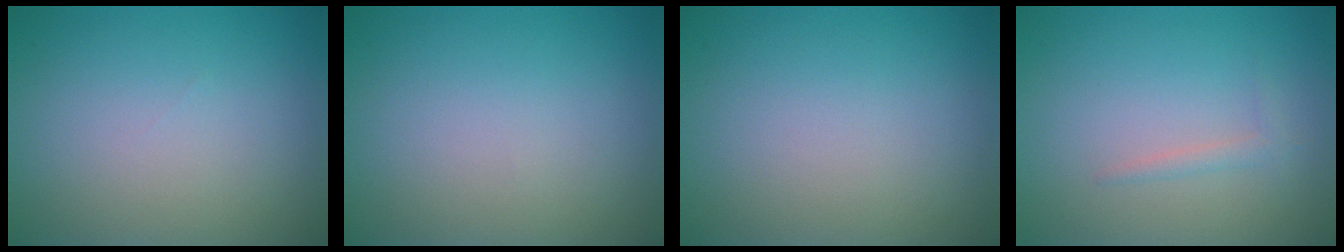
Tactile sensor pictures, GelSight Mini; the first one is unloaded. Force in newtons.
{"total": 0.0}
{"total": 0.0}
{"total": 1.0, "press": 1.0, "slide": 0.1}